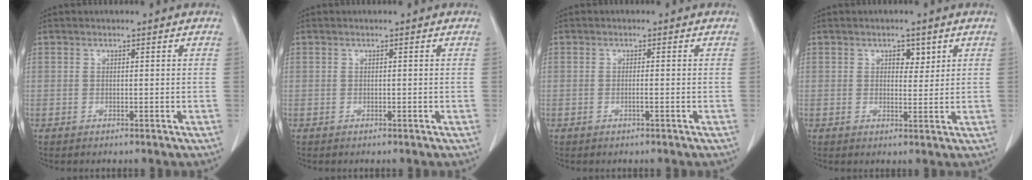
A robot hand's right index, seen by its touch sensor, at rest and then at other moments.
{"total": 0.0}
{"total": 0.8, "force": [-0.3, -0.1, 0.8], "torque": [-0.015, 0.000, -0.004]}
{"total": 2.5, "force": [1.3, 1.5, 1.5], "torque": [-0.016, 0.000, 0.019]}